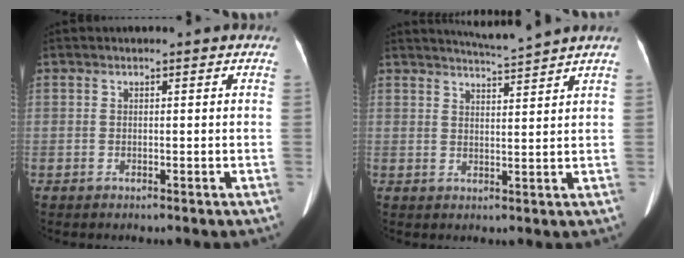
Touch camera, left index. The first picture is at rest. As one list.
[{"total": 4.5, "force": [4.1, -1.7, 0.7], "torque": [-0.017, -0.010, 0.070]}]